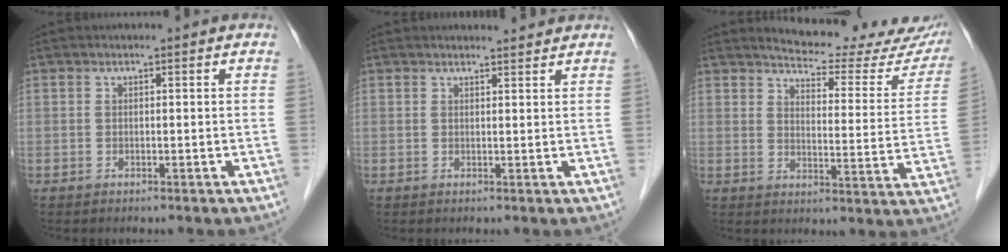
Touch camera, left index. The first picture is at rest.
{"total": 3.3, "force": [3.2, 0.4, 0.4], "torque": [-0.010, 0.004, 0.038]}
{"total": 18.7, "force": [17.7, 3.4, 5.0], "torque": [-0.048, -0.068, 0.196]}